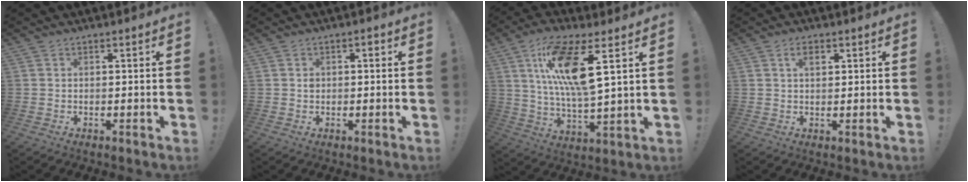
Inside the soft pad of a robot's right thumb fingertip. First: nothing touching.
{"total": 1.4, "force": [-0.2, 1.2, 0.7], "torque": [-0.014, 0.006, -0.006]}
{"total": 15.9, "force": [6.7, 3.9, 13.9], "torque": [-0.260, -0.027, 0.100]}
{"total": 3.0, "force": [1.2, 1.7, 2.1], "torque": [-0.029, 0.000, 0.017]}